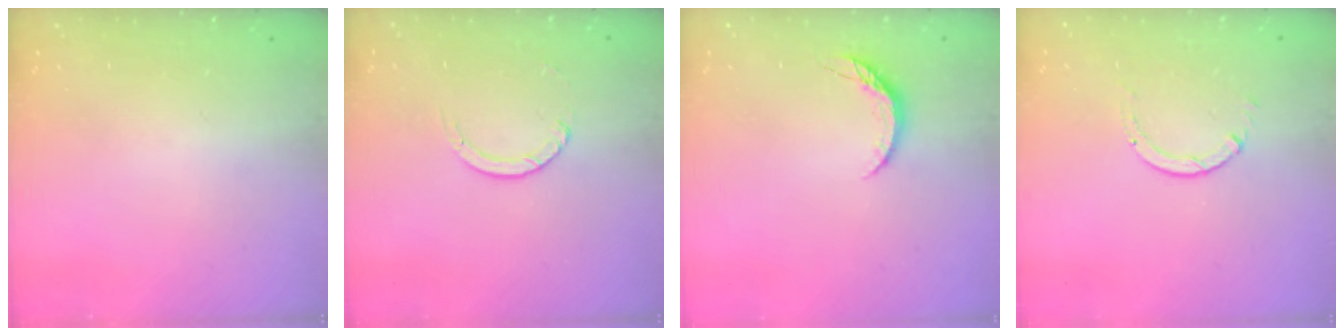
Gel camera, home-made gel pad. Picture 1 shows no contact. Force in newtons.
{"total": 2.7, "press": 2.7, "slide": 0.3}
{"total": 5.3, "press": 5.2, "slide": 0.6}
{"total": 0.9, "press": 0.9, "slide": 0.1}